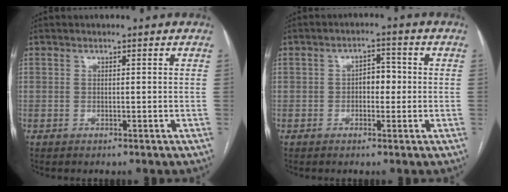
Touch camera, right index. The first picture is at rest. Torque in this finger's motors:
{"motor_torque": [0.75, -0.09, 0.21, 0.04]}